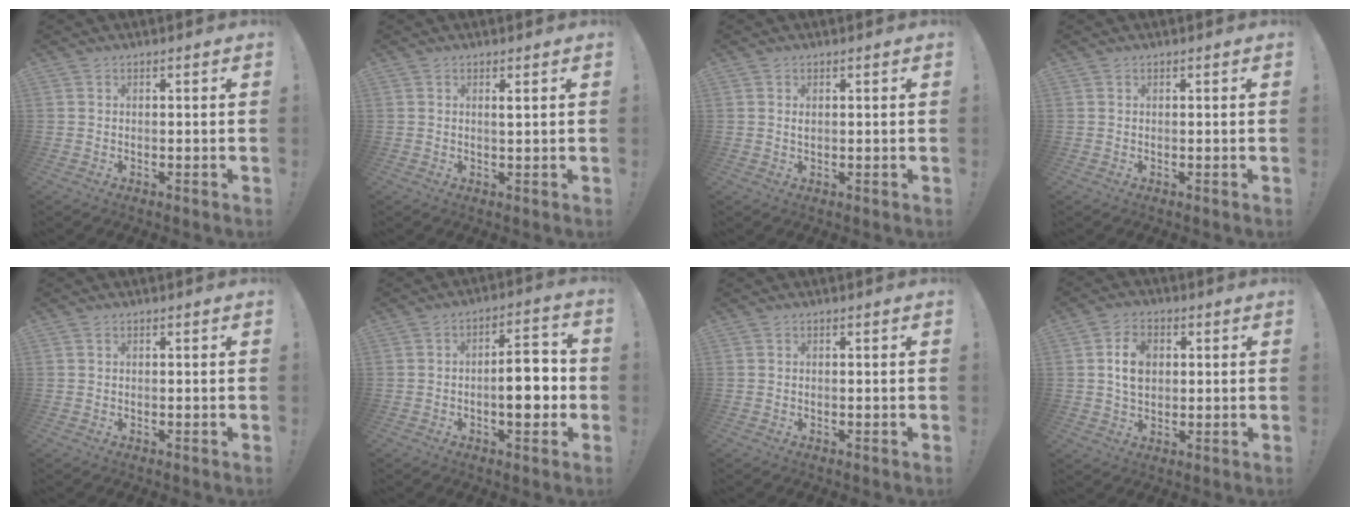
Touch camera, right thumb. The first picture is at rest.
{"total": 1.3, "force": [0.6, 0.0, 1.1], "torque": [-0.009, -0.008, 0.007]}
{"total": 0.7, "force": [0.2, 0.5, 0.4], "torque": [-0.004, 0.000, 0.002]}
{"total": 0.0}
{"total": 0.0}
{"total": 10.6, "force": [-1.5, 4.4, 9.6], "torque": [-0.125, 0.012, -0.029]}
{"total": 0.0}
{"total": 8.3, "force": [1.6, 6.2, 5.3], "torque": [-0.077, 0.001, 0.029]}